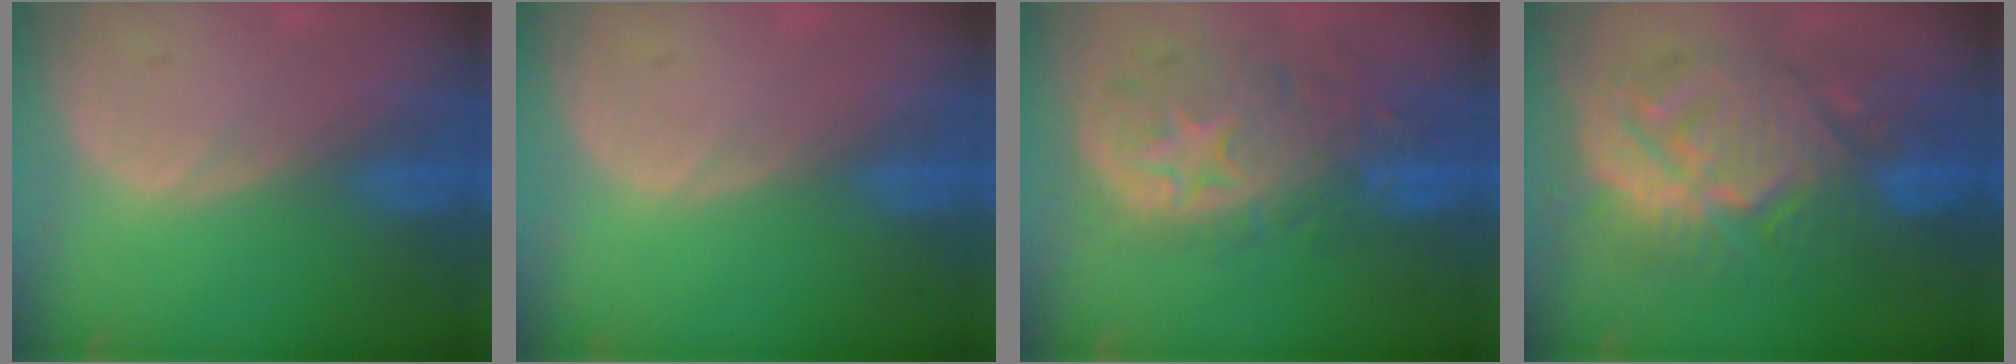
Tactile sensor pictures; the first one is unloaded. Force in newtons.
{"total": 0.0}
{"total": 11.1, "press": 9.8, "slide": 5.2}
{"total": 12.0, "press": 11.9, "slide": 1.0}